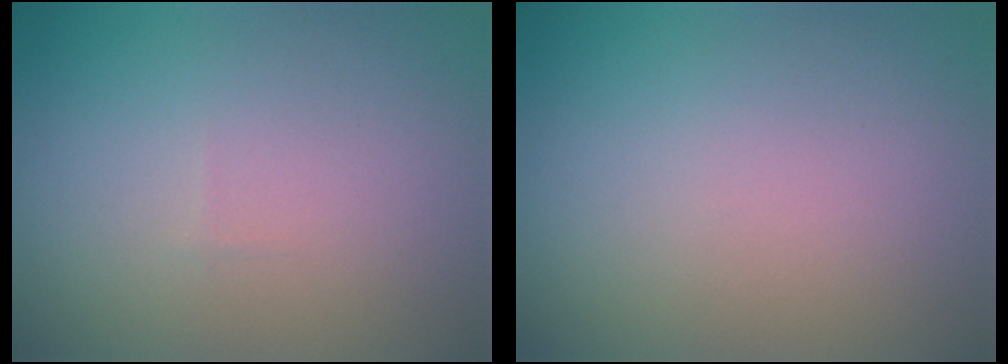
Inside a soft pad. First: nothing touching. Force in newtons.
{"total": 0.0}